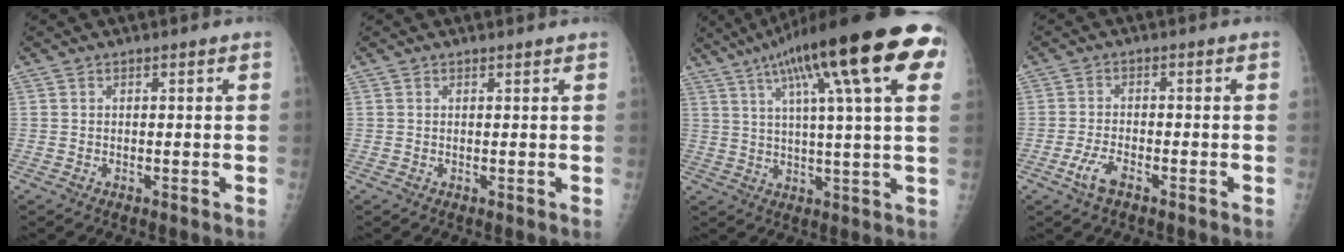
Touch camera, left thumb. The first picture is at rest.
{"total": 0.6, "force": [0.6, 0.2, 0.1], "torque": [-0.004, -0.002, 0.008]}
{"total": 25.3, "force": [11.4, 5.0, 22.1], "torque": [-0.334, 0.012, 0.163]}
{"total": 4.1, "force": [-2.3, 1.6, 2.9], "torque": [-0.064, 0.010, -0.043]}